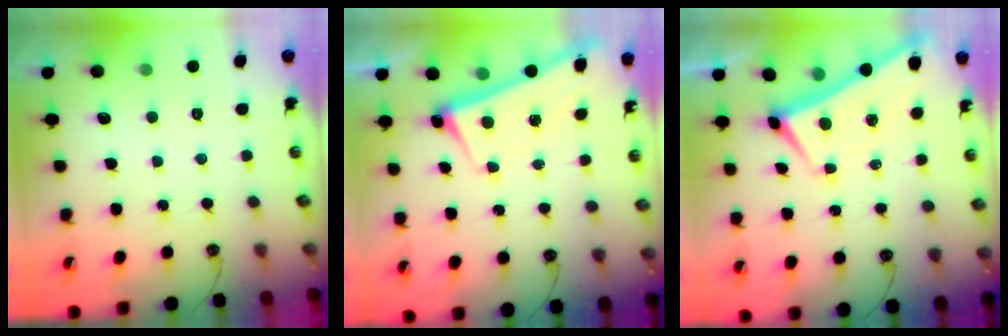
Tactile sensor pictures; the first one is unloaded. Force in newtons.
{"total": 2.7, "press": 2.7, "slide": 0.4}
{"total": 1.9, "press": 1.9, "slide": 0.2}